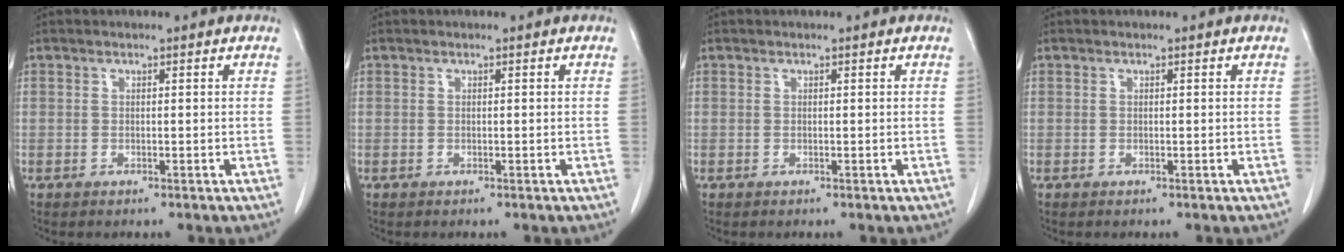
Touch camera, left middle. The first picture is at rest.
{"total": 0.0}
{"total": 0.0}
{"total": 0.0}